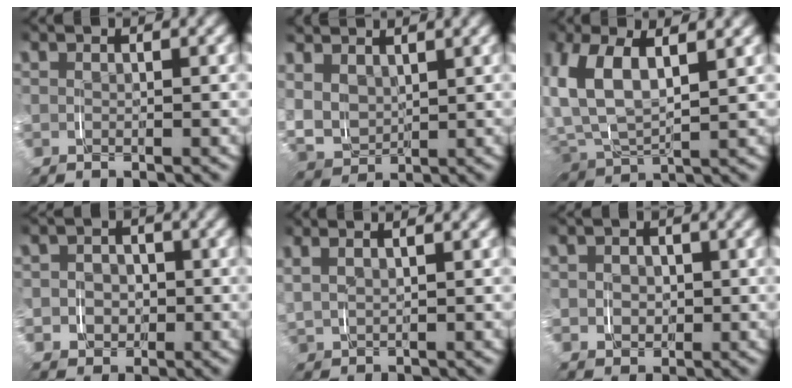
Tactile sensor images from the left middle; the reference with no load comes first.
{"total": 4.9, "force": [2.5, 4.1, 1.1], "torque": [-0.040, -0.012, 0.041]}
{"total": 4.2, "force": [2.4, 2.2, 2.7], "torque": [-0.077, -0.003, 0.039]}
{"total": 2.1, "force": [-0.3, 2.1, 0.0], "torque": [0.018, -0.008, -0.004]}
{"total": 1.9, "force": [1.7, 0.2, 0.9], "torque": [-0.006, 0.008, 0.031]}
{"total": 1.7, "force": [0.1, 1.7, 0.0], "torque": [0.008, -0.006, 0.005]}